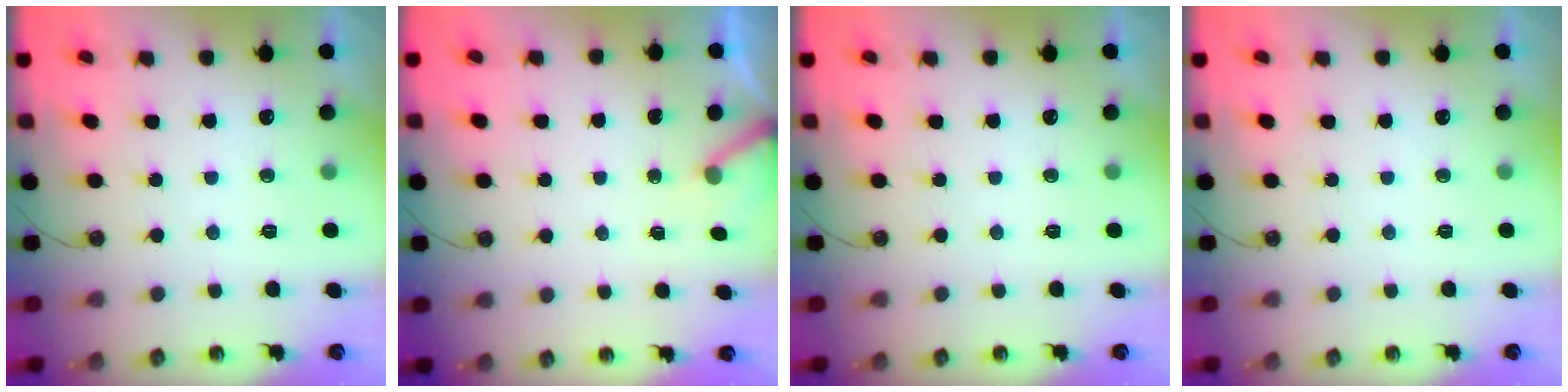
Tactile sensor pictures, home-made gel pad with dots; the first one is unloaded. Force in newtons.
{"total": 3.2, "press": 3.2, "slide": 0.1}
{"total": 0.0}
{"total": 0.0}